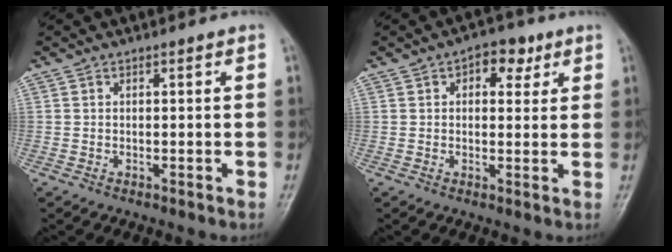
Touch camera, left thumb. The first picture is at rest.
{"total": 5.8, "force": [2.7, 3.6, 3.7], "torque": [-0.019, -0.002, 0.029]}